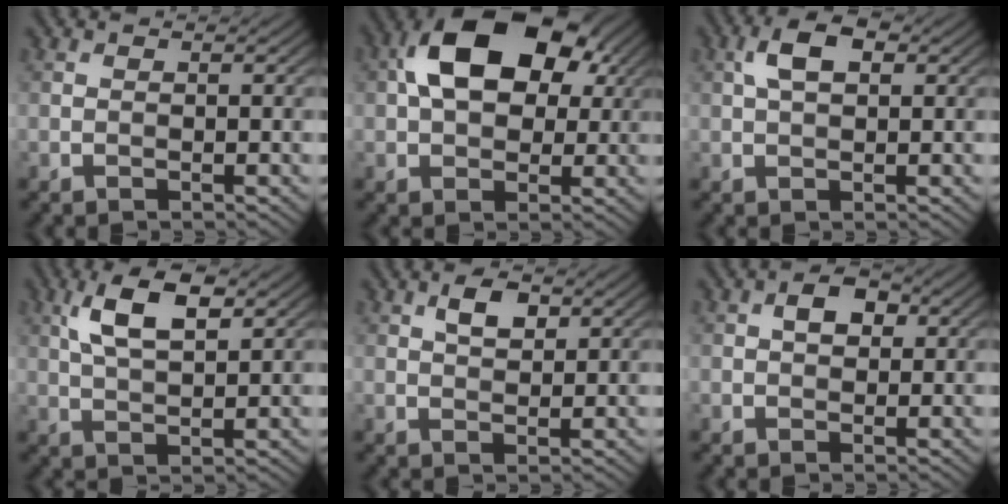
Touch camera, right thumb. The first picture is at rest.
{"total": 13.7, "force": [3.7, 8.6, 10.0], "torque": [-0.175, 0.029, 0.052]}
{"total": 4.5, "force": [1.4, 2.4, 3.6], "torque": [-0.072, 0.010, 0.020]}
{"total": 6.9, "force": [3.1, 2.6, 5.7], "torque": [-0.118, 0.007, 0.059]}
{"total": 3.1, "force": [1.5, 1.6, 2.2], "torque": [-0.041, 0.002, 0.027]}
{"total": 3.0, "force": [0.7, 2.0, 2.0], "torque": [-0.035, 0.005, 0.007]}